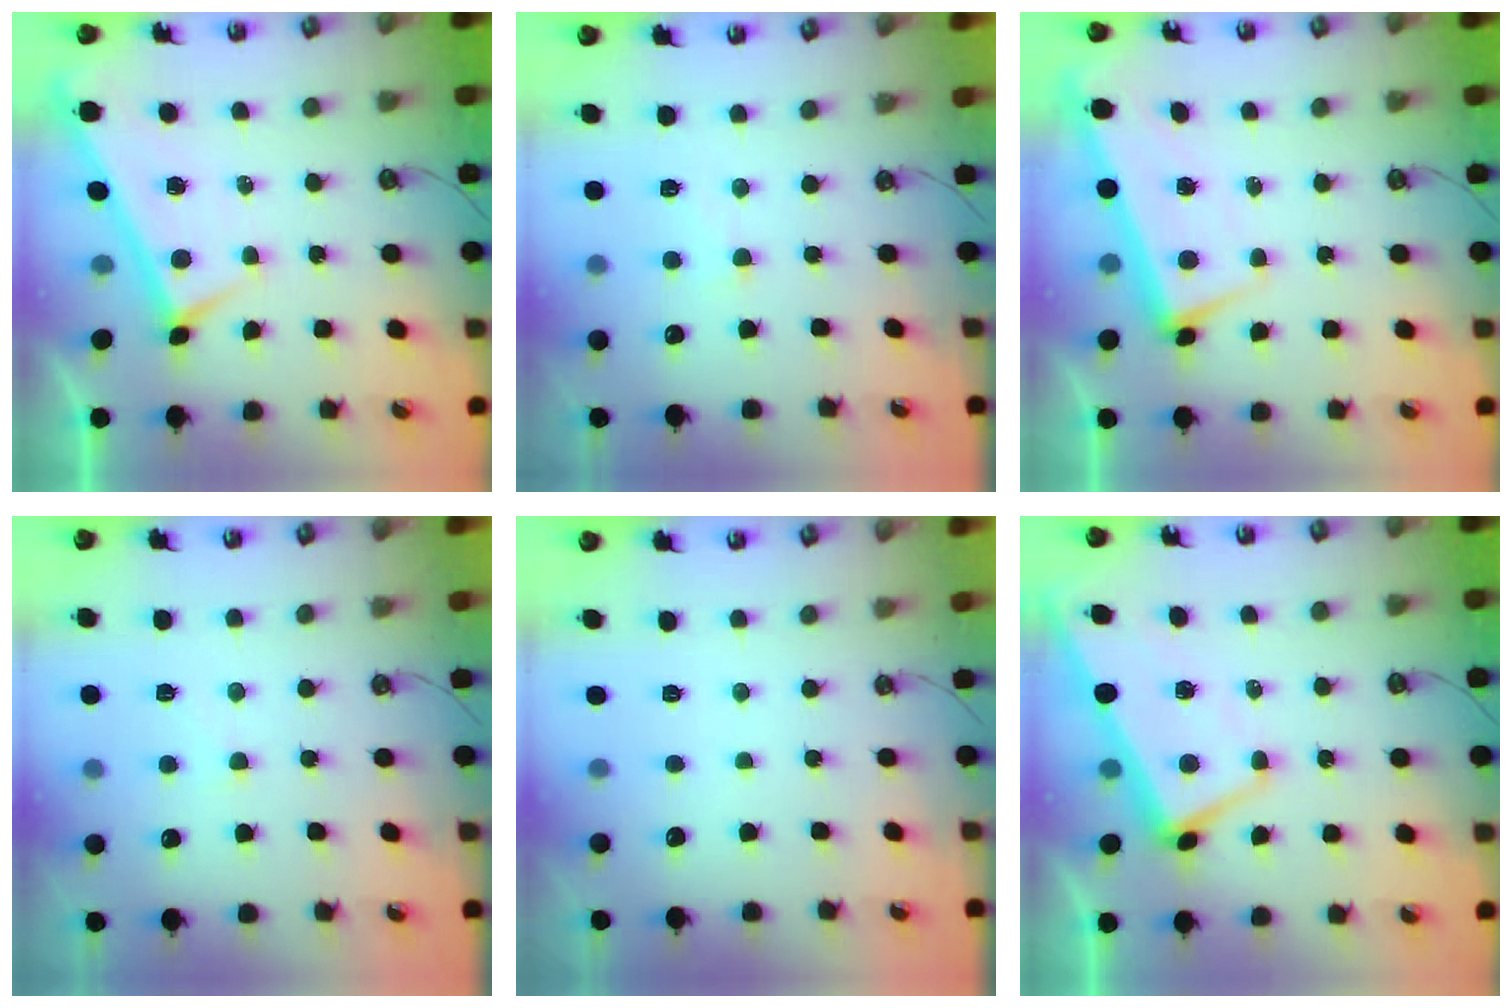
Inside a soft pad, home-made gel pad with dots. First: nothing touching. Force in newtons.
{"total": 0.8, "press": 0.0, "slide": 0.8}
{"total": 1.5, "press": 0.3, "slide": 1.5}
{"total": 4.8, "press": 4.8, "slide": 0.5}
{"total": 0.0}
{"total": 0.9, "press": 0.1, "slide": 0.8}